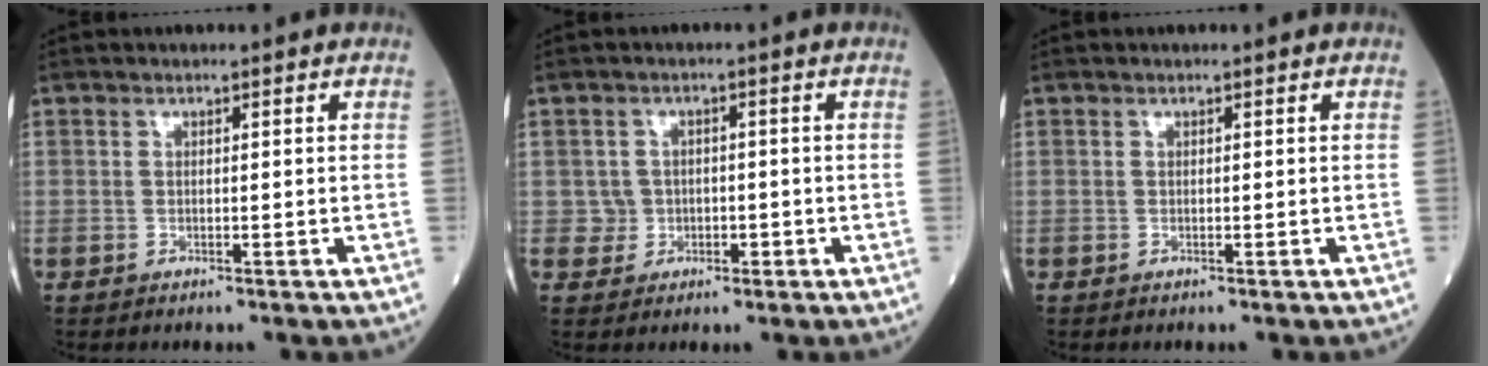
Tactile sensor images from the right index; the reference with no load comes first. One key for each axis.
{"total": 2.7, "fx": -0.5, "fy": 2.6, "fz": 0.2, "tx": 0.007, "ty": 0.009, "tz": -0.004}
{"total": 0.0}